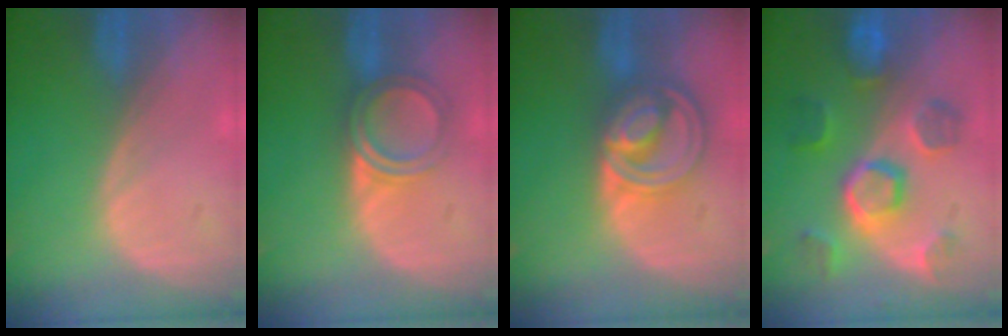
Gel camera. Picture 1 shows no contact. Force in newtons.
{"total": 4.9, "press": 4.6, "slide": 1.4}
{"total": 8.8, "press": 7.4, "slide": 4.7}
{"total": 8.7, "press": 8.7, "slide": 0.1}